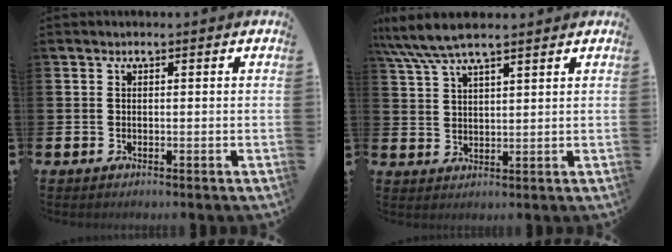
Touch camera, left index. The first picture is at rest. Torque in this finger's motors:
{"motor_torque": [1.20, -0.92, 0.87, 0.21]}